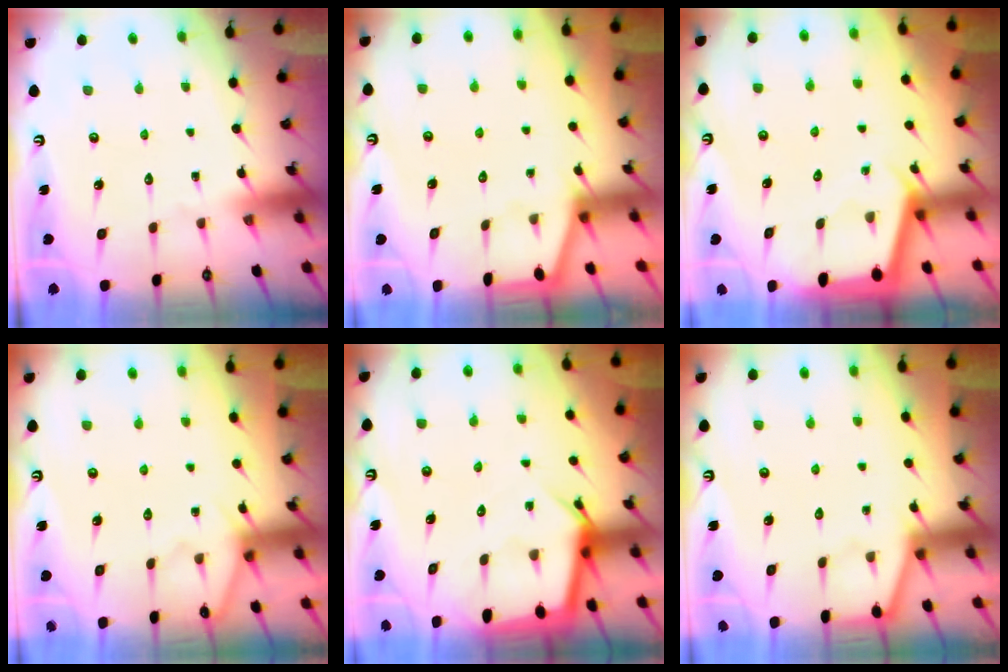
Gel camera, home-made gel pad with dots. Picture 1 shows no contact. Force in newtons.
{"total": 1.1, "press": 1.1, "slide": 0.3}
{"total": 2.4, "press": 2.4, "slide": 0.2}
{"total": 4.9, "press": 4.9, "slide": 0.6}
{"total": 5.7, "press": 5.7, "slide": 0.5}
{"total": 2.3, "press": 2.3, "slide": 0.2}